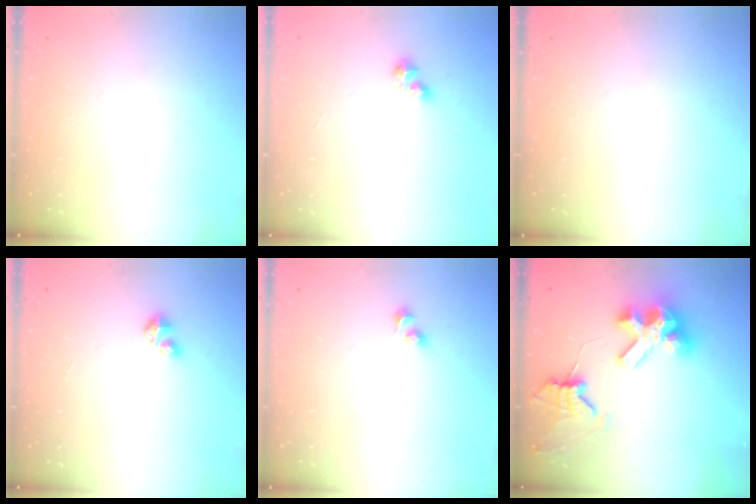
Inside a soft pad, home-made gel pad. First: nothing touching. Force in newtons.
{"total": 4.0, "press": 3.9, "slide": 0.5}
{"total": 0.0}
{"total": 2.7, "press": 2.7, "slide": 0.3}
{"total": 2.7, "press": 2.4, "slide": 1.1}
{"total": 11.7, "press": 11.6, "slide": 1.3}